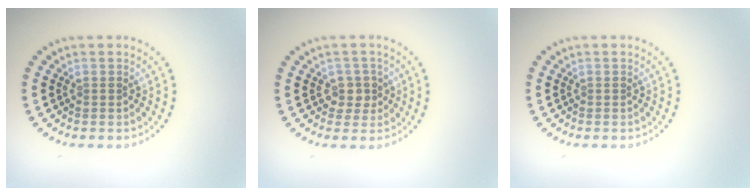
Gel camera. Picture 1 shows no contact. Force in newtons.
{"total": 1.6, "press": 1.5, "slide": 0.7}
{"total": 0.0}